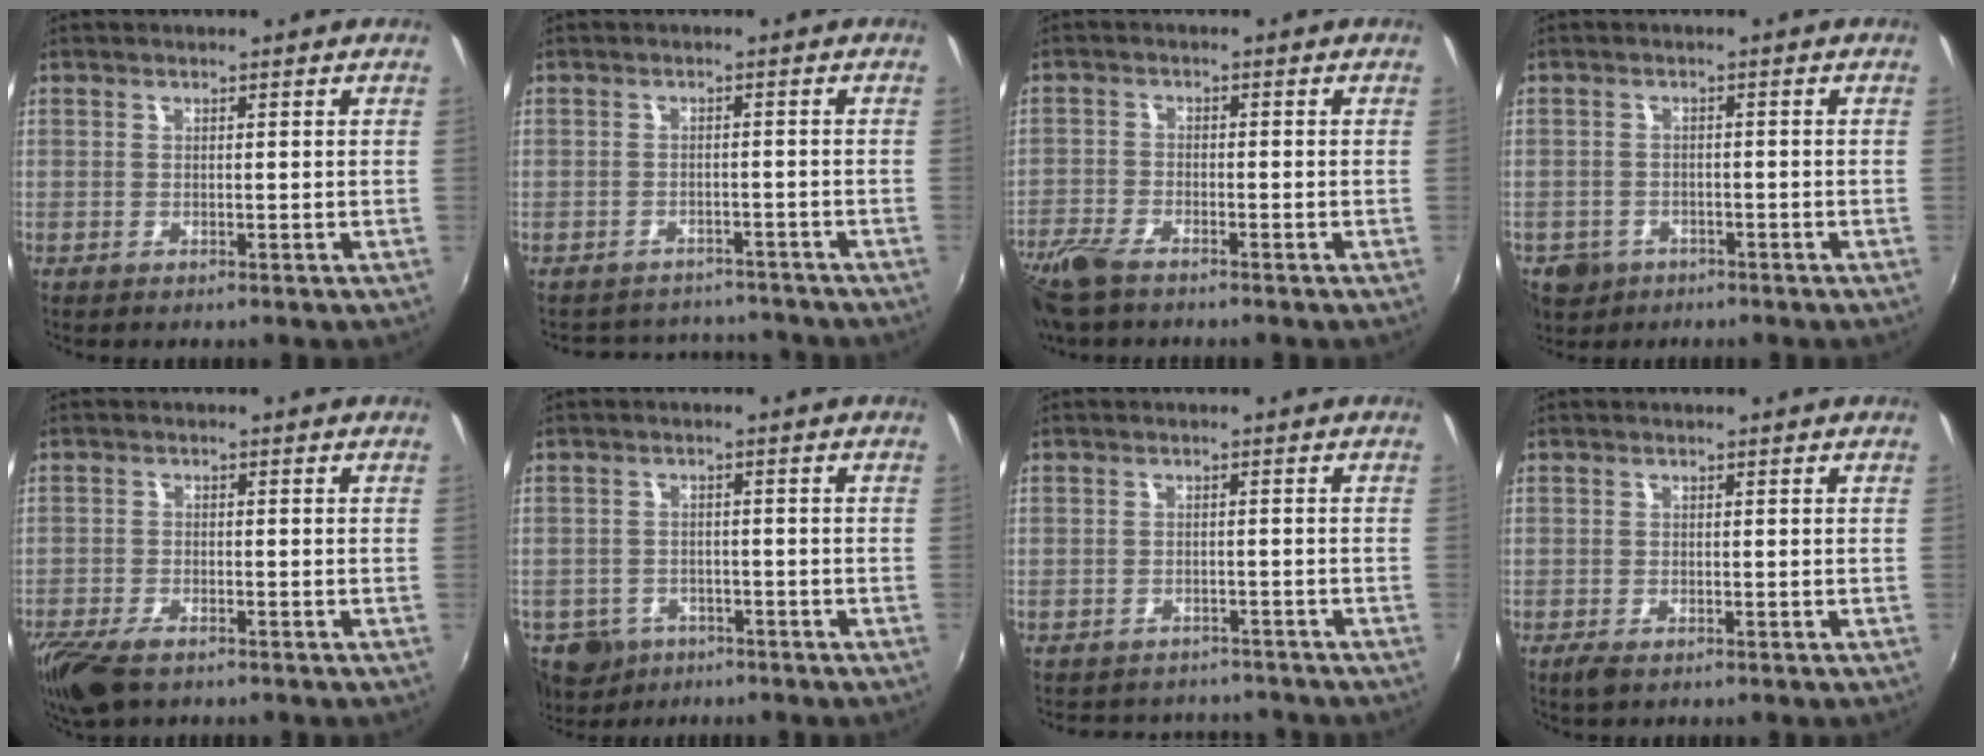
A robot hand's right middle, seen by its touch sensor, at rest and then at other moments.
{"total": 8.8, "force": [-8.0, 3.4, 1.4], "torque": [-0.037, 0.020, -0.104]}
{"total": 8.3, "force": [-6.4, 2.8, 4.5], "torque": [-0.124, -0.027, -0.129]}
{"total": 6.3, "force": [-3.4, 4.9, 2.1], "torque": [-0.059, -0.007, -0.050]}
{"total": 8.3, "force": [-6.1, 2.9, 4.9], "torque": [-0.124, -0.033, -0.117]}
{"total": 8.9, "force": [-5.4, 6.4, 3.1], "torque": [-0.091, -0.010, -0.083]}
{"total": 7.7, "force": [-6.8, 3.2, 1.5], "torque": [-0.039, 0.007, -0.091]}
{"total": 2.0, "force": [-1.3, 0.8, 1.3], "torque": [-0.026, -0.008, -0.024]}